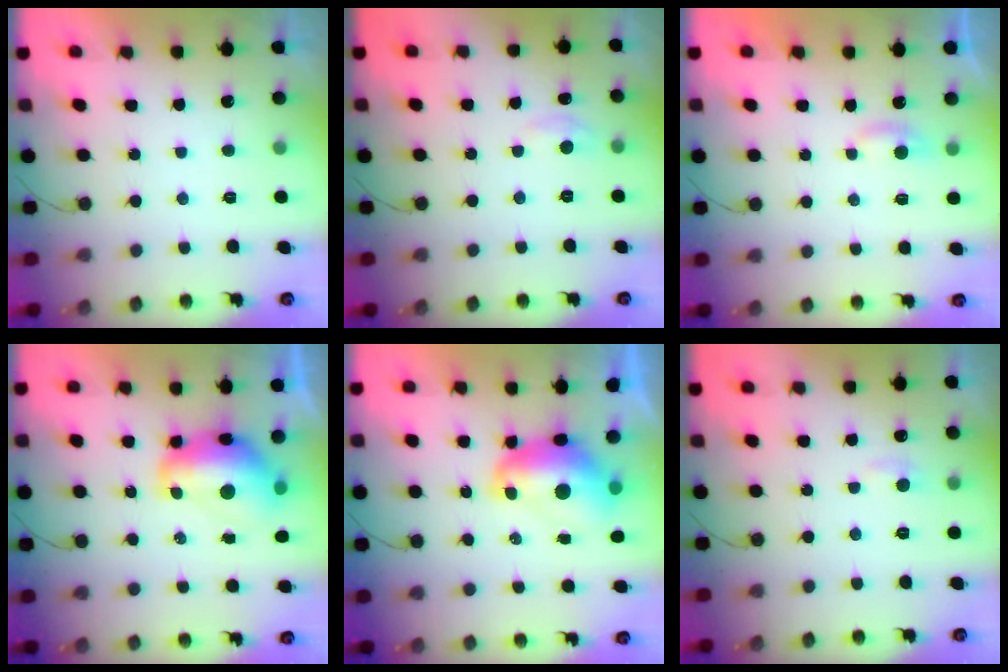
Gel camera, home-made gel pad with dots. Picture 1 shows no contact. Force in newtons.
{"total": 3.1, "press": 3.0, "slide": 0.4}
{"total": 2.8, "press": 2.8, "slide": 0.3}
{"total": 13.6, "press": 13.5, "slide": 1.3}
{"total": 11.4, "press": 11.3, "slide": 1.2}
{"total": 4.8, "press": 4.7, "slide": 0.6}